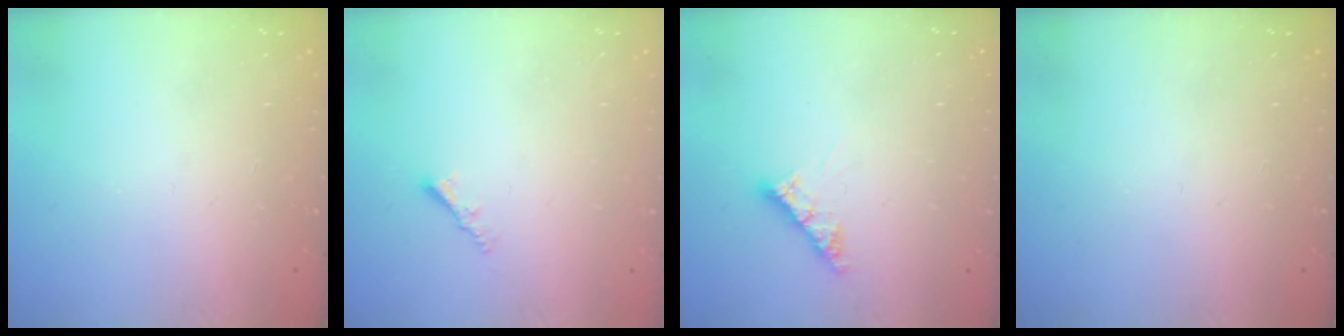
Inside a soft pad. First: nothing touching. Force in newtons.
{"total": 2.0, "press": 2.0, "slide": 0.3}
{"total": 6.9, "press": 6.8, "slide": 0.7}
{"total": 0.0}